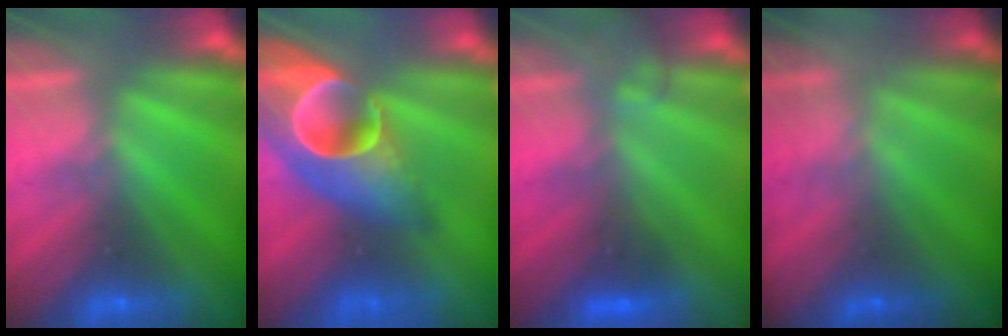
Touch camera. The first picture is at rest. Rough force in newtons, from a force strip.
{"total": 7.8}
{"total": 3.1}
{"total": 1.7}